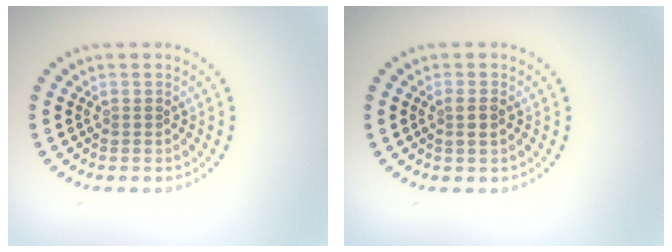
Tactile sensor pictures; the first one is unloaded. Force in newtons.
{"total": 1.4, "press": 1.2, "slide": 0.7}